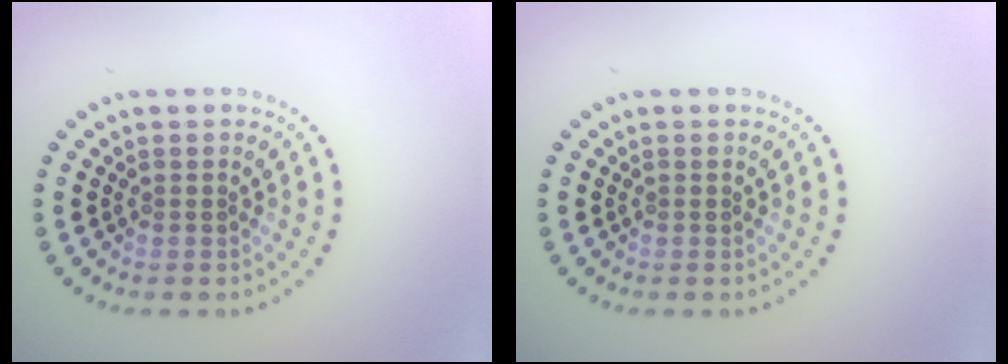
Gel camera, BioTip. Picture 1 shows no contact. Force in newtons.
{"total": 0.0}